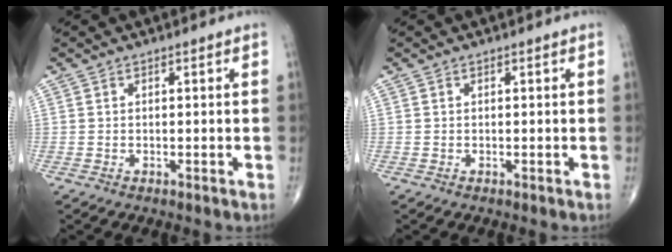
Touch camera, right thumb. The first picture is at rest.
{"total": 0.0}